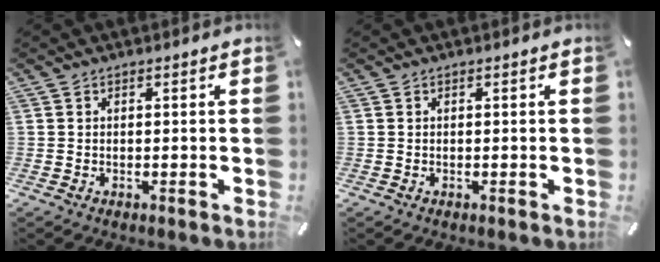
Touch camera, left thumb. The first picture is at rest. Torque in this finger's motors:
{"motor_torque": [-0.01, 0.03, -0.04, -0.04, 0.00]}